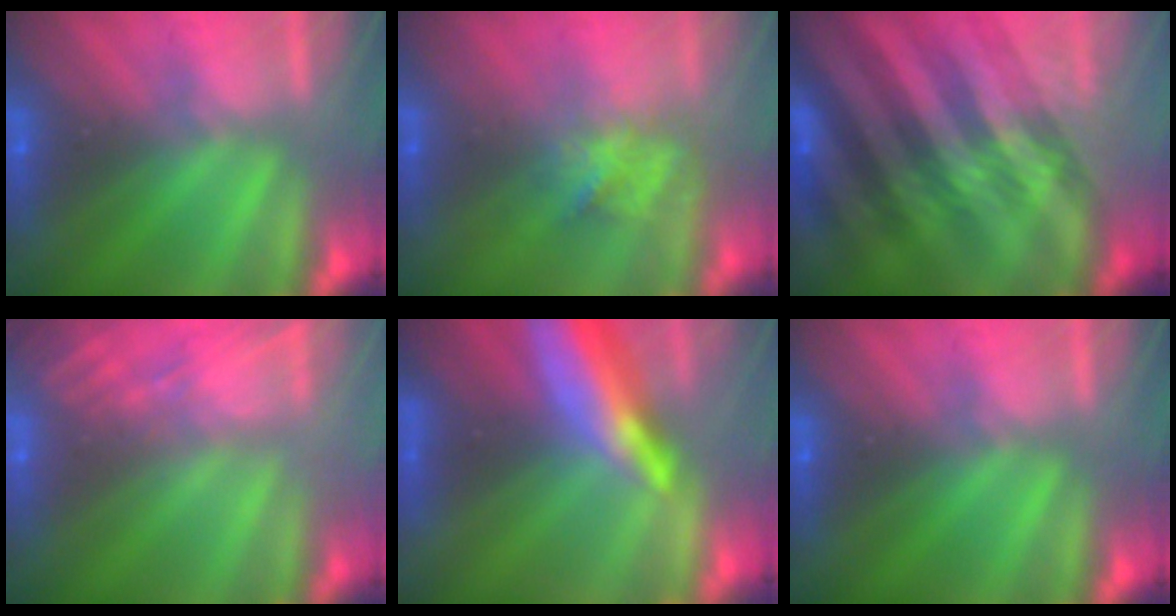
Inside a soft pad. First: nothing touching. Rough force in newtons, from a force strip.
{"total": 2.8}
{"total": 5.3}
{"total": 7.3}
{"total": 8.4}
{"total": 0.0}